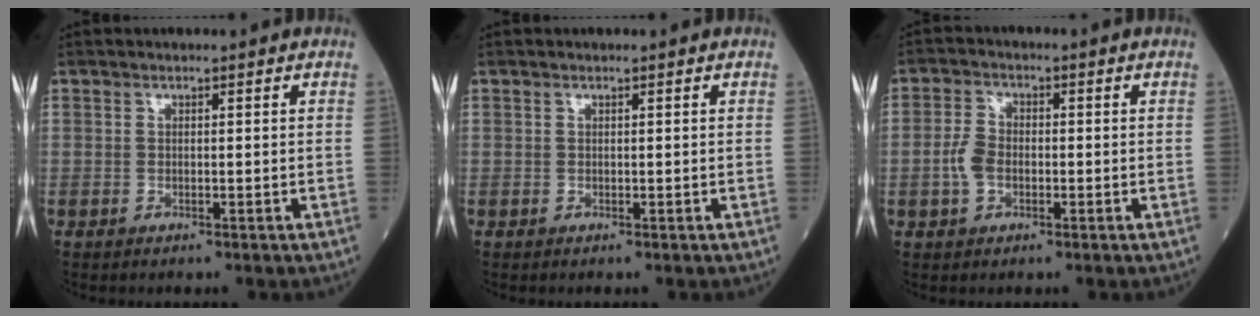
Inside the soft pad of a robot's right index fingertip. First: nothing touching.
{"total": 0.0}
{"total": 4.1, "force": [-1.0, 2.7, 2.8], "torque": [-0.070, 0.011, -0.023]}